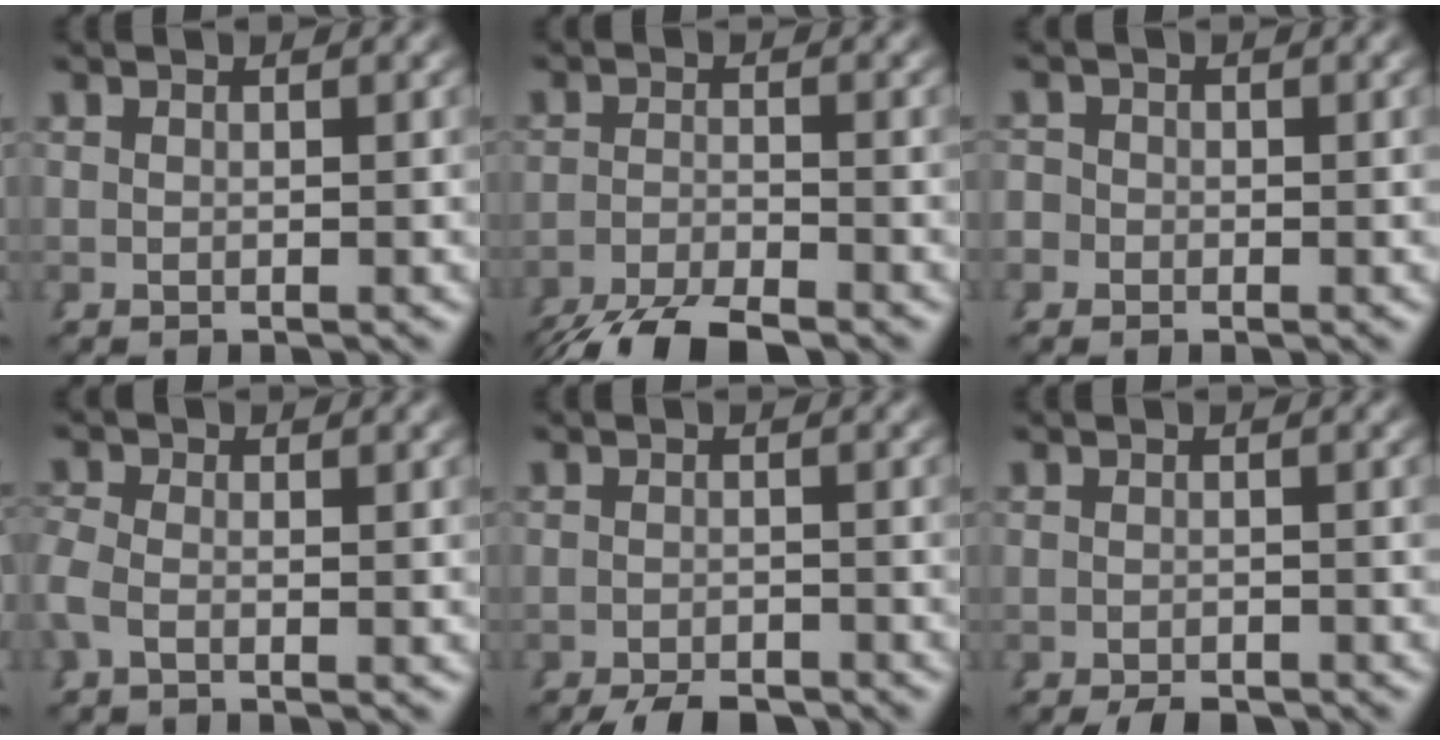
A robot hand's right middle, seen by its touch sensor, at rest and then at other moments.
{"total": 5.2, "force": [-4.8, 0.6, 1.8], "torque": [-0.020, -0.005, -0.078]}
{"total": 2.3, "force": [-0.8, 2.1, 0.1], "torque": [-0.007, -0.002, -0.023]}
{"total": 1.7, "force": [-0.5, 1.2, 1.1], "torque": [-0.035, -0.002, -0.014]}
{"total": 4.1, "force": [-3.8, 1.0, 1.2], "torque": [-0.005, -0.008, -0.060]}
{"total": 2.4, "force": [-2.1, 0.7, 0.7], "torque": [-0.005, -0.007, -0.035]}